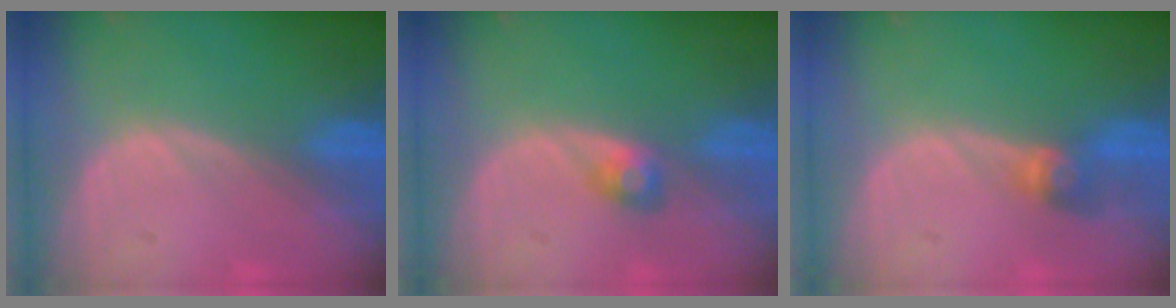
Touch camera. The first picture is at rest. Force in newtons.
{"total": 2.1, "press": 2.1, "slide": 0.2}
{"total": 2.7, "press": 2.6, "slide": 0.5}